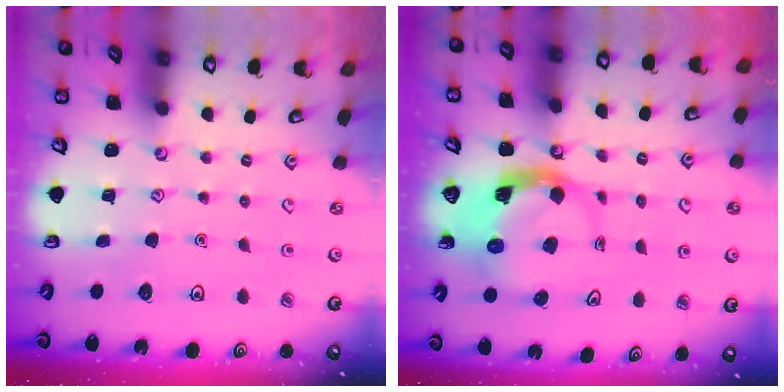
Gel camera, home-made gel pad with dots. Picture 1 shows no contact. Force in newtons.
{"total": 4.6, "press": 4.6, "slide": 0.6}